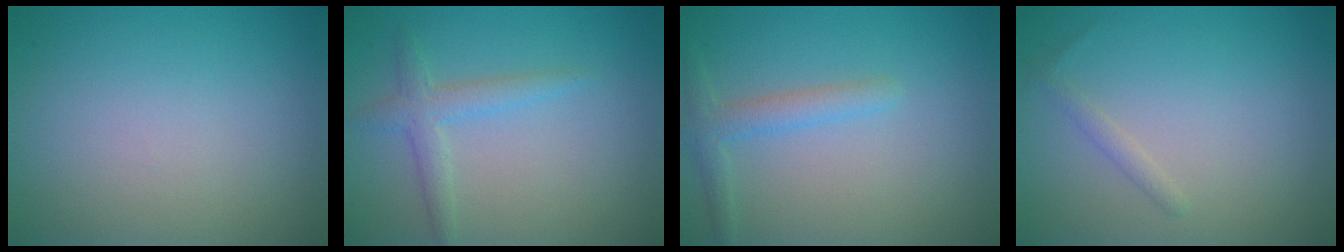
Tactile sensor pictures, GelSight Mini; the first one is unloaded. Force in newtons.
{"total": 2.3, "press": 2.3, "slide": 0.1}
{"total": 2.1, "press": 2.1, "slide": 0.2}
{"total": 0.9, "press": 0.9, "slide": 0.1}